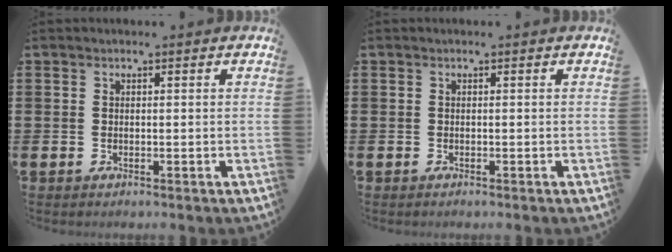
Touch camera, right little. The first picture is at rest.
{"total": 0.0}